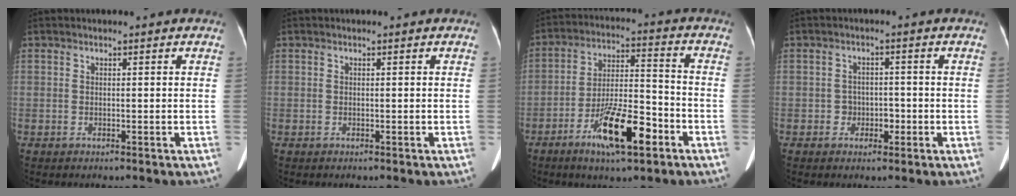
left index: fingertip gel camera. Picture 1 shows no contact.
{"total": 0.0}
{"total": 11.8, "force": [-6.2, 2.5, 9.8], "torque": [-0.179, -0.004, -0.106]}
{"total": 2.5, "force": [-0.9, 2.1, 1.2], "torque": [-0.013, 0.006, -0.011]}